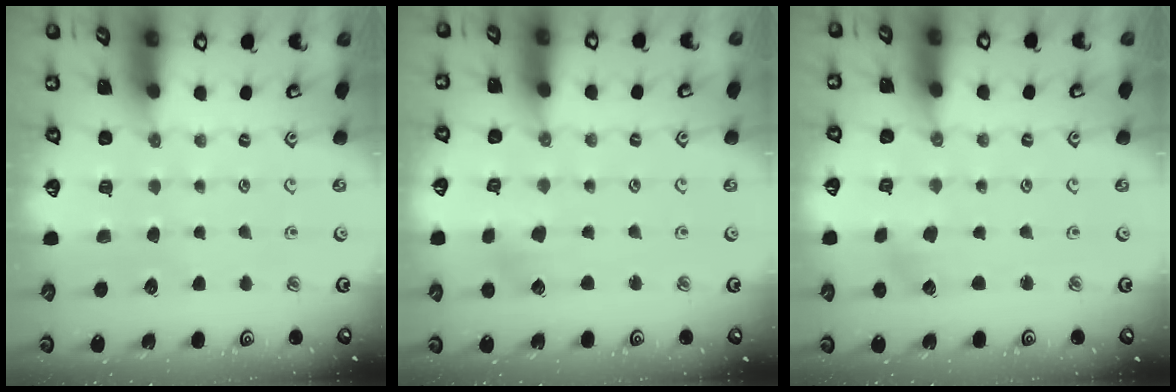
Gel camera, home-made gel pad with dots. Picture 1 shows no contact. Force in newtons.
{"total": 2.7, "press": 2.7, "slide": 0.4}
{"total": 0.7, "press": 0.7, "slide": 0.0}